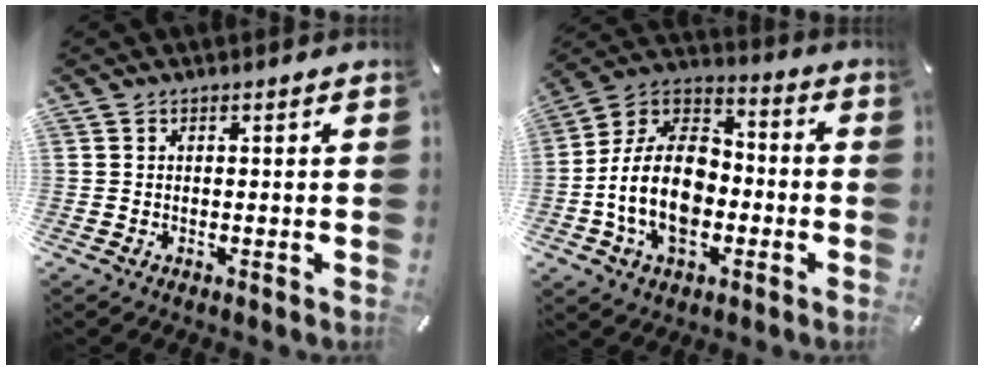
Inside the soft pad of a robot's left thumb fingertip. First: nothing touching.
{"total": 17.3, "force": [-4.6, 12.0, 11.6], "torque": [-0.254, 0.020, -0.090]}